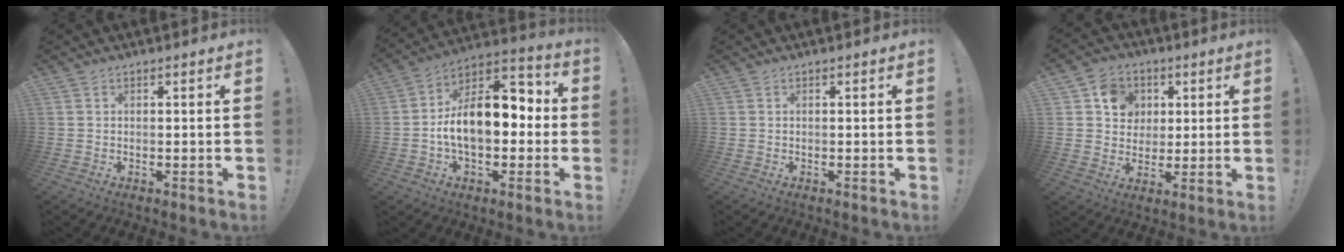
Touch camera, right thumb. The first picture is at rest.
{"total": 17.1, "force": [-0.3, 9.6, 14.1], "torque": [-0.219, 0.009, -0.002]}
{"total": 0.0}
{"total": 9.9, "force": [3.3, 8.8, 3.4], "torque": [-0.049, -0.013, 0.067]}